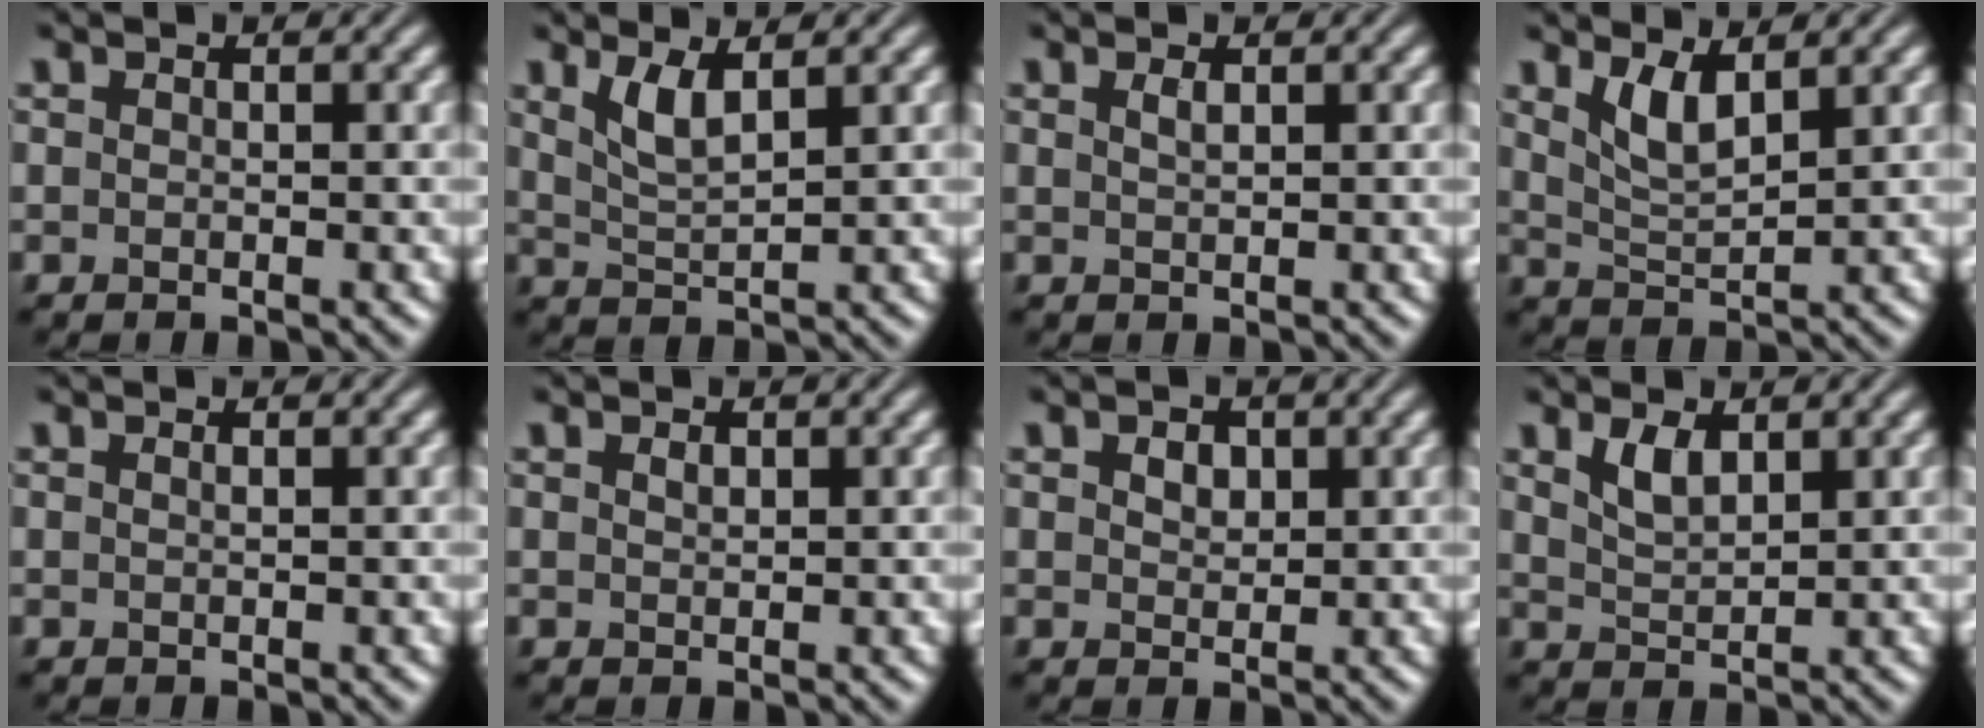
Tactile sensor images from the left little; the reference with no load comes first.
{"total": 2.8, "force": [1.6, 0.7, 2.2], "torque": [-0.048, -0.006, 0.035]}
{"total": 0.8, "force": [0.4, 0.2, 0.6], "torque": [-0.013, 0.001, 0.009]}
{"total": 3.0, "force": [1.8, 0.8, 2.3], "torque": [-0.051, -0.010, 0.040]}
{"total": 0.0}
{"total": 0.6, "force": [0.3, 0.3, 0.4], "torque": [-0.008, 0.000, 0.007]}
{"total": 1.6, "force": [0.7, 1.2, 0.9], "torque": [-0.016, 0.001, 0.011]}
{"total": 2.3, "force": [1.4, 1.0, 1.6], "torque": [-0.036, -0.002, 0.031]}